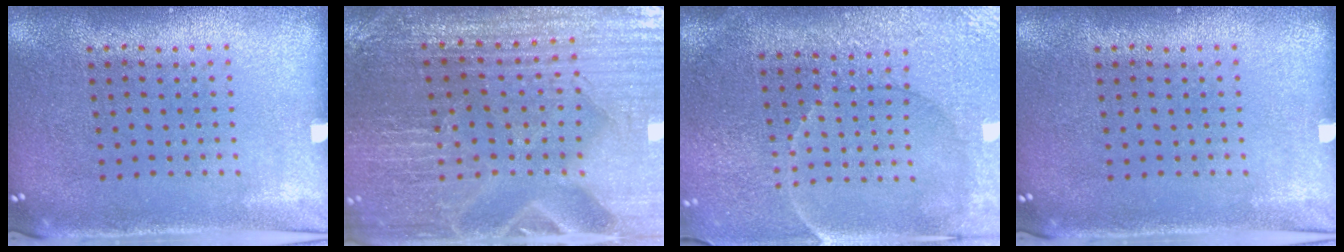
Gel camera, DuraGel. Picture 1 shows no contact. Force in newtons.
{"total": 3.5, "press": 3.5, "slide": 0.3}
{"total": 3.7, "press": 3.5, "slide": 1.1}
{"total": 0.0}